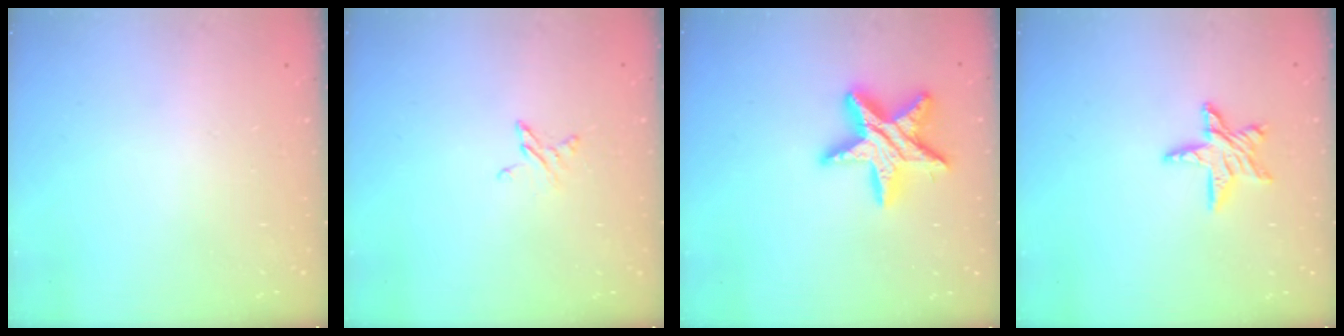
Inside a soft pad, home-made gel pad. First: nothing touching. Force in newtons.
{"total": 3.9, "press": 3.9, "slide": 0.4}
{"total": 16.2, "press": 16.1, "slide": 1.1}
{"total": 9.7, "press": 9.6, "slide": 0.9}